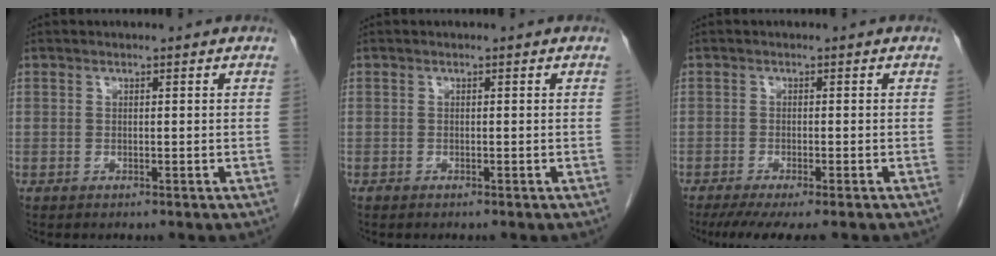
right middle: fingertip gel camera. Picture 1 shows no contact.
{"total": 0.0}
{"total": 7.6, "force": [-6.0, 0.8, 4.6], "torque": [-0.063, -0.018, -0.092]}